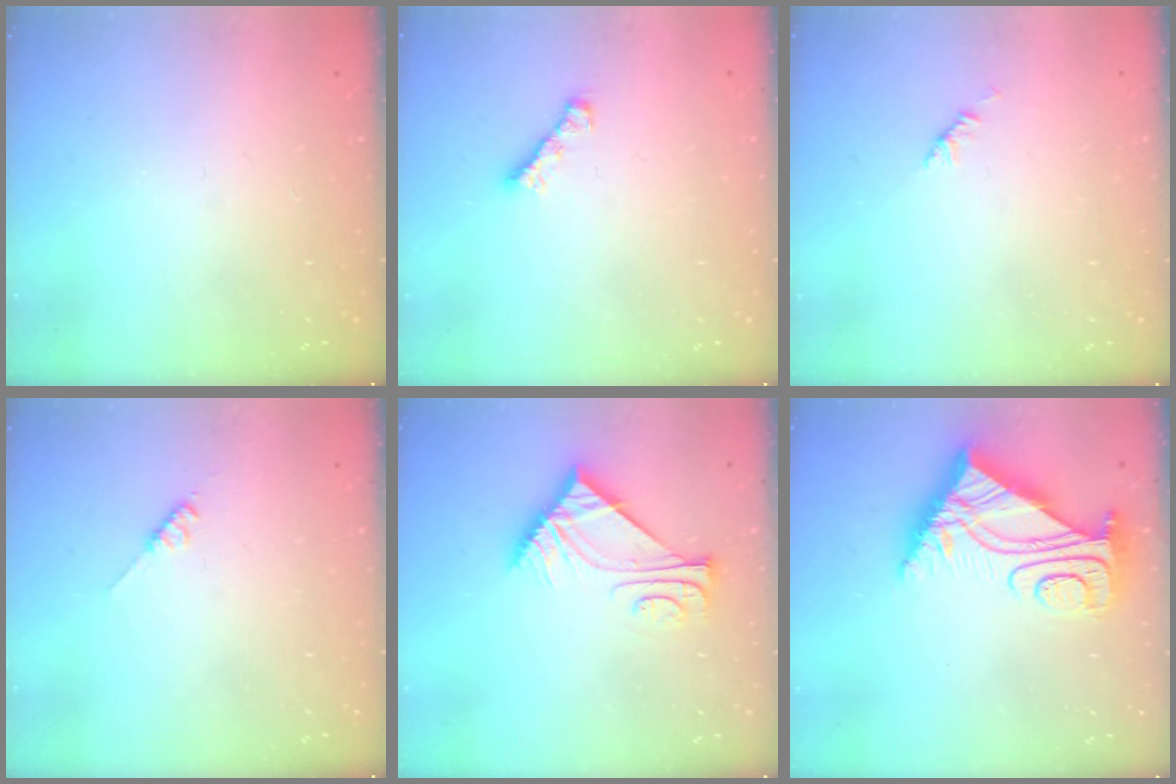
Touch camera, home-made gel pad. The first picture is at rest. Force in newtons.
{"total": 1.9, "press": 1.8, "slide": 0.6}
{"total": 1.9, "press": 1.8, "slide": 0.6}
{"total": 2.8, "press": 2.8, "slide": 0.5}
{"total": 6.9, "press": 6.8, "slide": 0.8}
{"total": 8.9, "press": 8.8, "slide": 0.9}